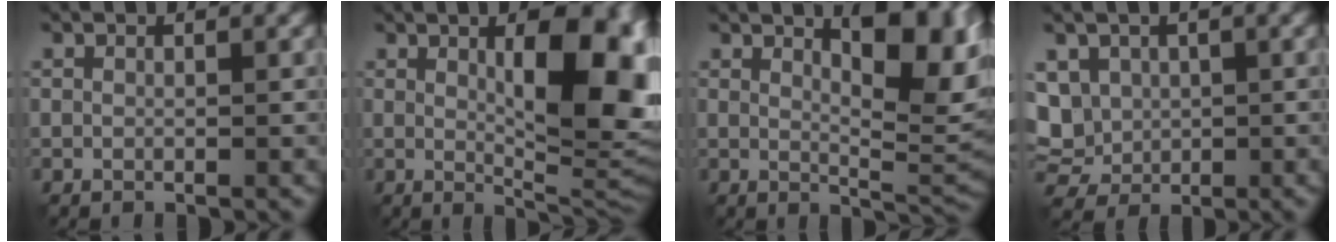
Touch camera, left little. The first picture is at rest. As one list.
[{"total": 12.1, "force": [2.2, 4.2, 11.1], "torque": [-0.136, 0.001, 0.037]}, {"total": 9.1, "force": [3.3, 3.2, 7.9], "torque": [-0.104, 0.004, 0.052]}, {"total": 6.3, "force": [1.1, 5.2, 3.3], "torque": [-0.085, 0.015, 0.012]}]